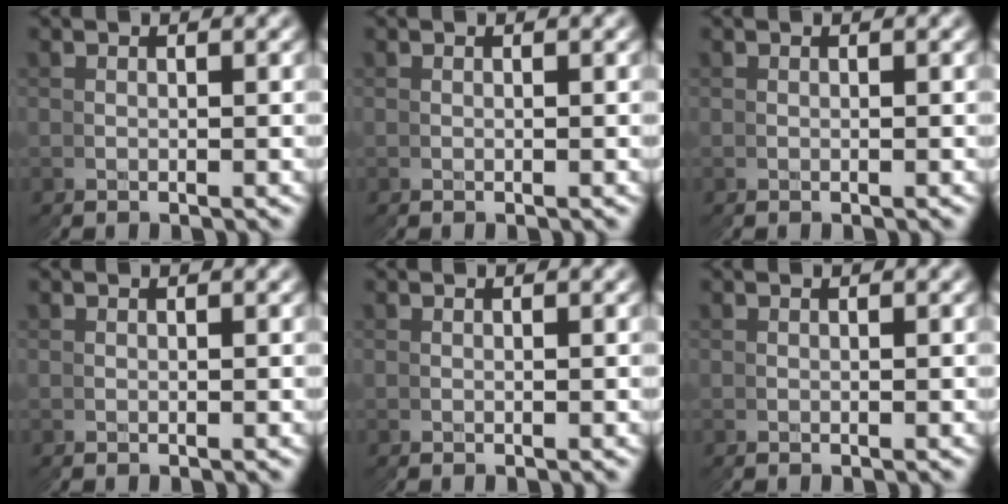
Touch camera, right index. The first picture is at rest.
{"total": 0.0}
{"total": 0.0}
{"total": 0.0}
{"total": 0.0}
{"total": 0.0}